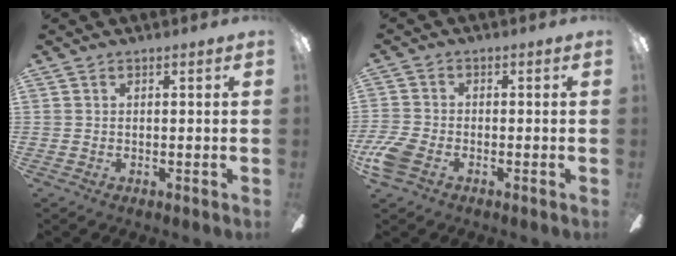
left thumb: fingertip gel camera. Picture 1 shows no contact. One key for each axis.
{"total": 6.2, "fx": -2.7, "fy": 3.9, "fz": 3.9, "tx": -0.096, "ty": 0.006, "tz": -0.053}